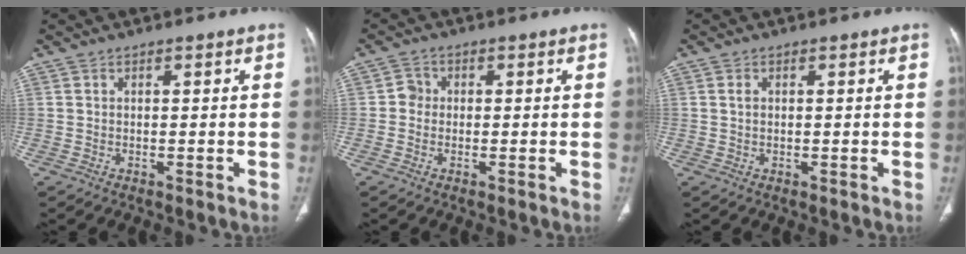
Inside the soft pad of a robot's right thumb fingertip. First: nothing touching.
{"total": 2.2, "force": [-0.2, 2.1, 0.8], "torque": [-0.001, 0.007, -0.009]}
{"total": 1.2, "force": [0.3, 0.8, 0.9], "torque": [-0.017, 0.001, 0.008]}